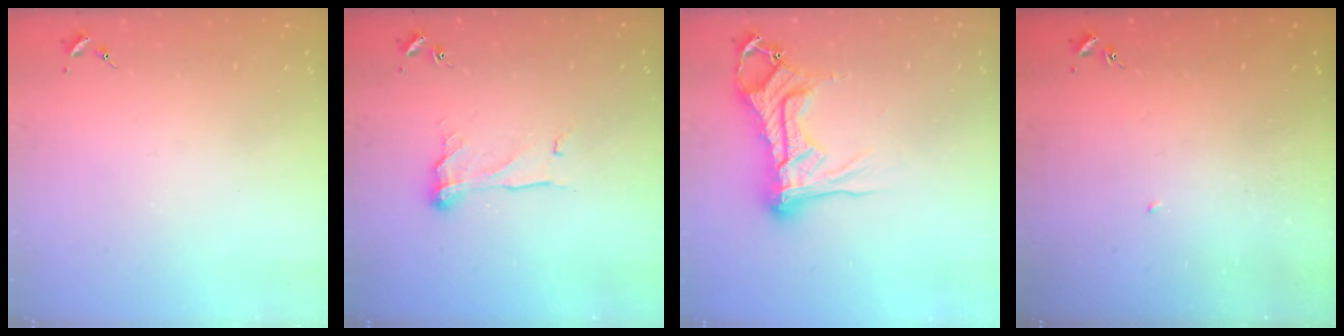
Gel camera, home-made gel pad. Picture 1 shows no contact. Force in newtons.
{"total": 10.5, "press": 10.4, "slide": 0.5}
{"total": 17.4, "press": 17.3, "slide": 1.8}
{"total": 2.3, "press": 2.3, "slide": 0.1}